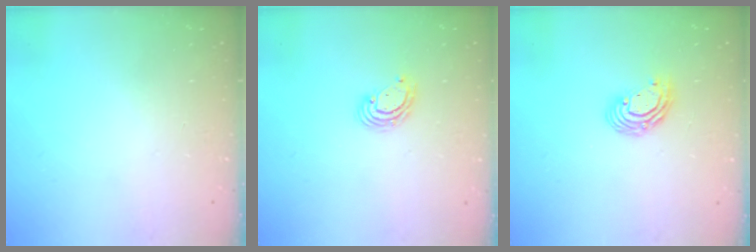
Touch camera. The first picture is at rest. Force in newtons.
{"total": 4.6, "press": 4.6, "slide": 0.2}
{"total": 7.6, "press": 7.6, "slide": 0.9}